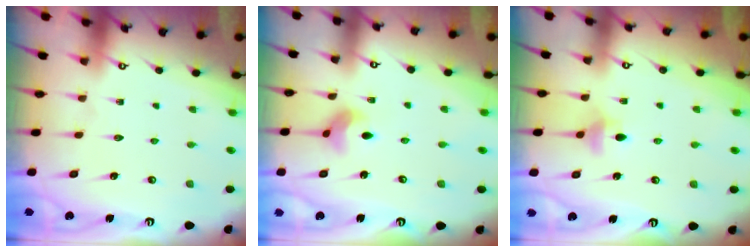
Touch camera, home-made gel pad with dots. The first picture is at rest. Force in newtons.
{"total": 5.2, "press": 5.2, "slide": 0.4}
{"total": 4.8, "press": 4.7, "slide": 0.8}